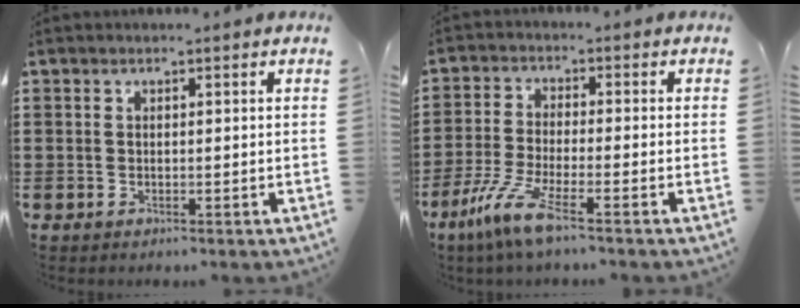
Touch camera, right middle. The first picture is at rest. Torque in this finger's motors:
{"motor_torque": [2.14, 0.00, 0.57, 0.16]}